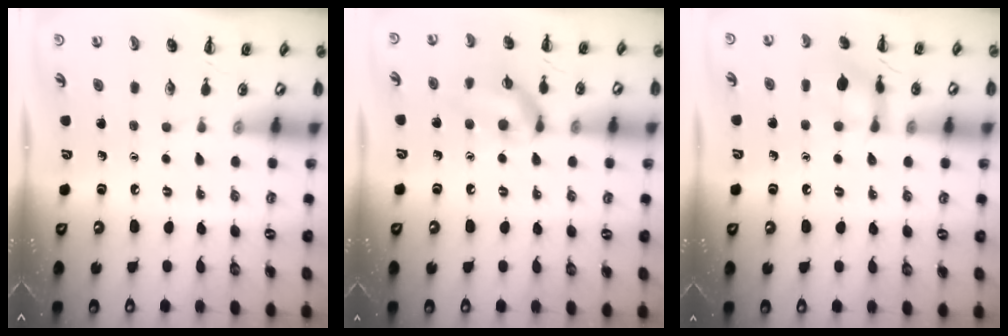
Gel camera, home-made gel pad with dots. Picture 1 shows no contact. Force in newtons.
{"total": 12.6, "press": 12.4, "slide": 1.9}
{"total": 9.7, "press": 9.7, "slide": 0.5}